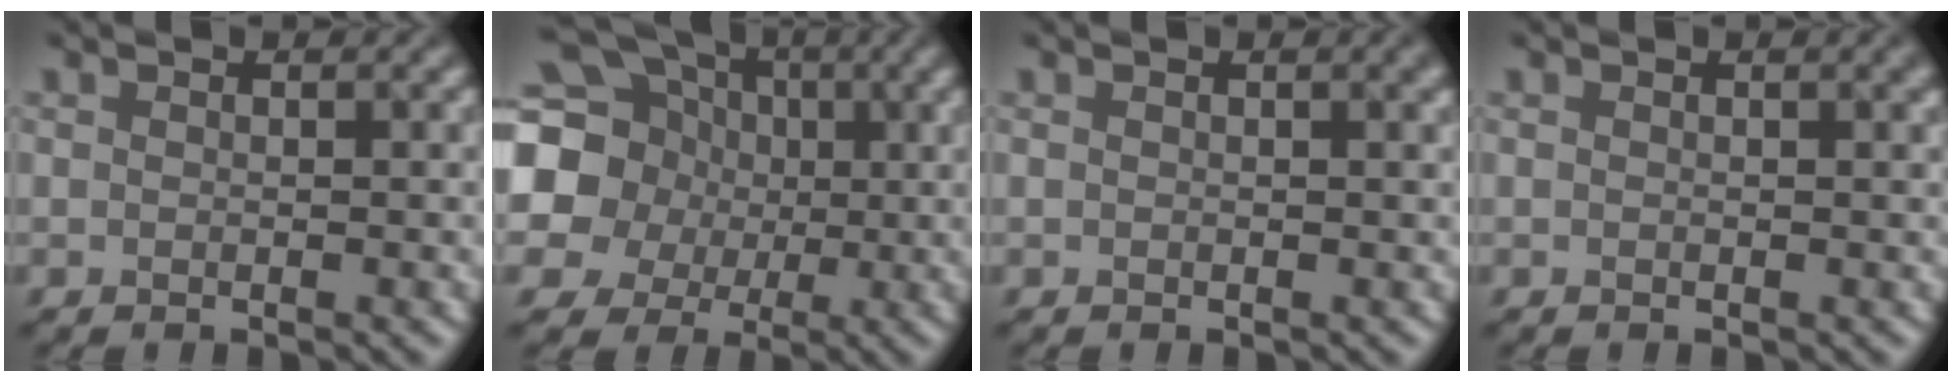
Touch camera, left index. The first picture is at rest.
{"total": 16.2, "force": [1.8, 14.9, 6.0], "torque": [-0.162, 0.019, 0.000]}
{"total": 2.0, "force": [0.8, 0.9, 1.6], "torque": [0.001, 0.010, 0.000]}
{"total": 1.6, "force": [0.7, 0.7, 1.2], "torque": [-0.001, 0.009, 0.001]}